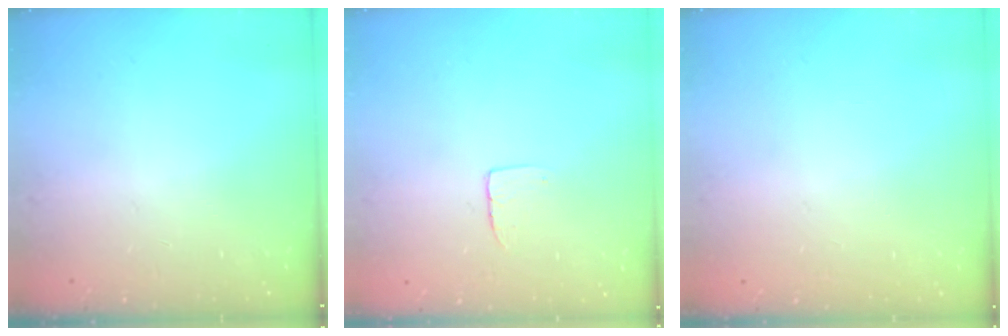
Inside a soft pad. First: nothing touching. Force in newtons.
{"total": 3.8, "press": 3.8, "slide": 0.2}
{"total": 0.0}